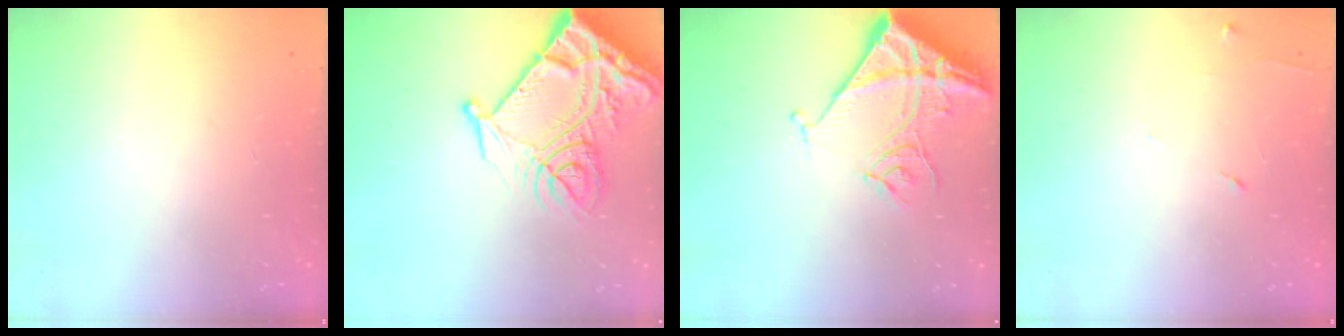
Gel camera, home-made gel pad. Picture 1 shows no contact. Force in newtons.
{"total": 22.5, "press": 22.3, "slide": 2.7}
{"total": 14.2, "press": 14.2, "slide": 1.2}
{"total": 5.1, "press": 5.1, "slide": 0.8}